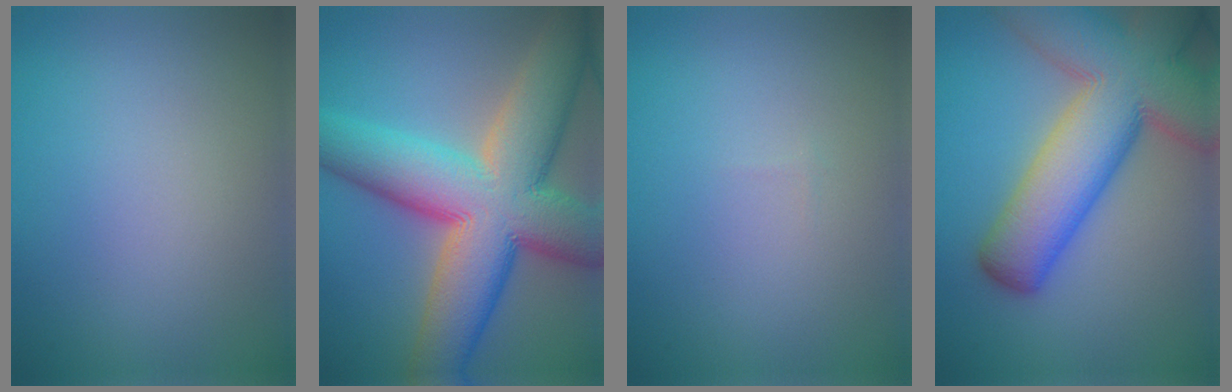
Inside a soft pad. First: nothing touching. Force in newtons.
{"total": 15.2, "press": 15.2, "slide": 0.8}
{"total": 0.0}
{"total": 14.0, "press": 14.0, "slide": 0.9}